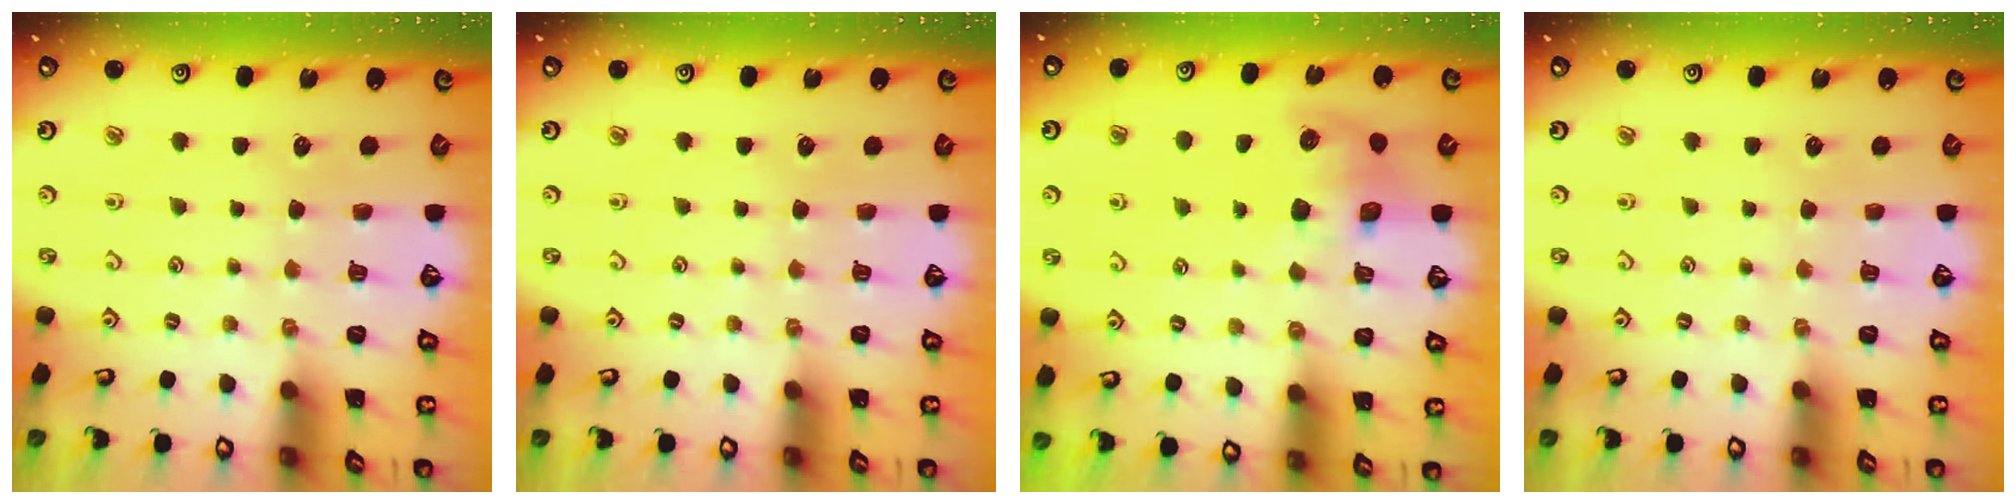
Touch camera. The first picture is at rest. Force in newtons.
{"total": 0.0}
{"total": 8.1, "press": 8.0, "slide": 1.1}
{"total": 0.0}